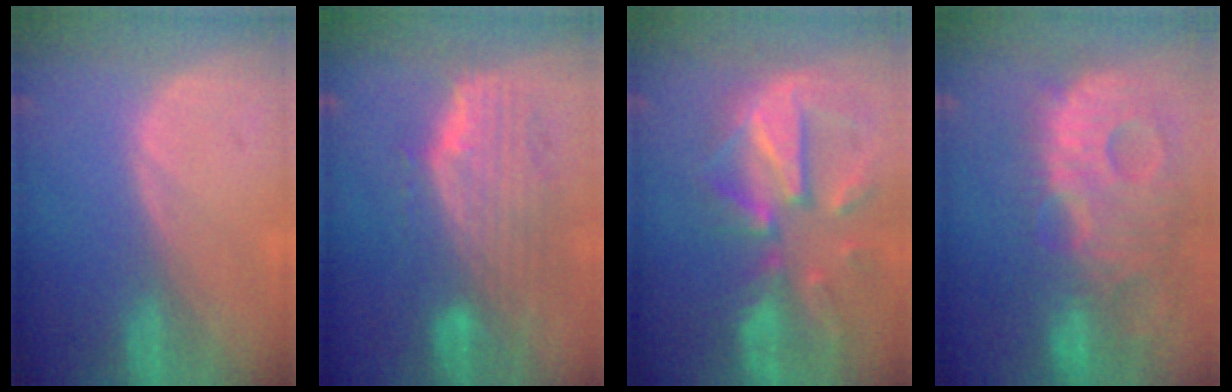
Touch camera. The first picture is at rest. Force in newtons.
{"total": 10.0, "press": 8.9, "slide": 4.7}
{"total": 12.1, "press": 10.5, "slide": 5.9}
{"total": 14.0, "press": 12.0, "slide": 7.1}